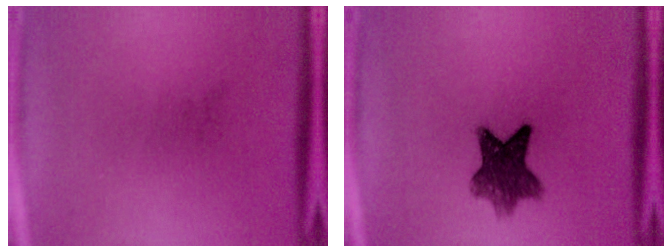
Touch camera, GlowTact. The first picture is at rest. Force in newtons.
{"total": 8.1}